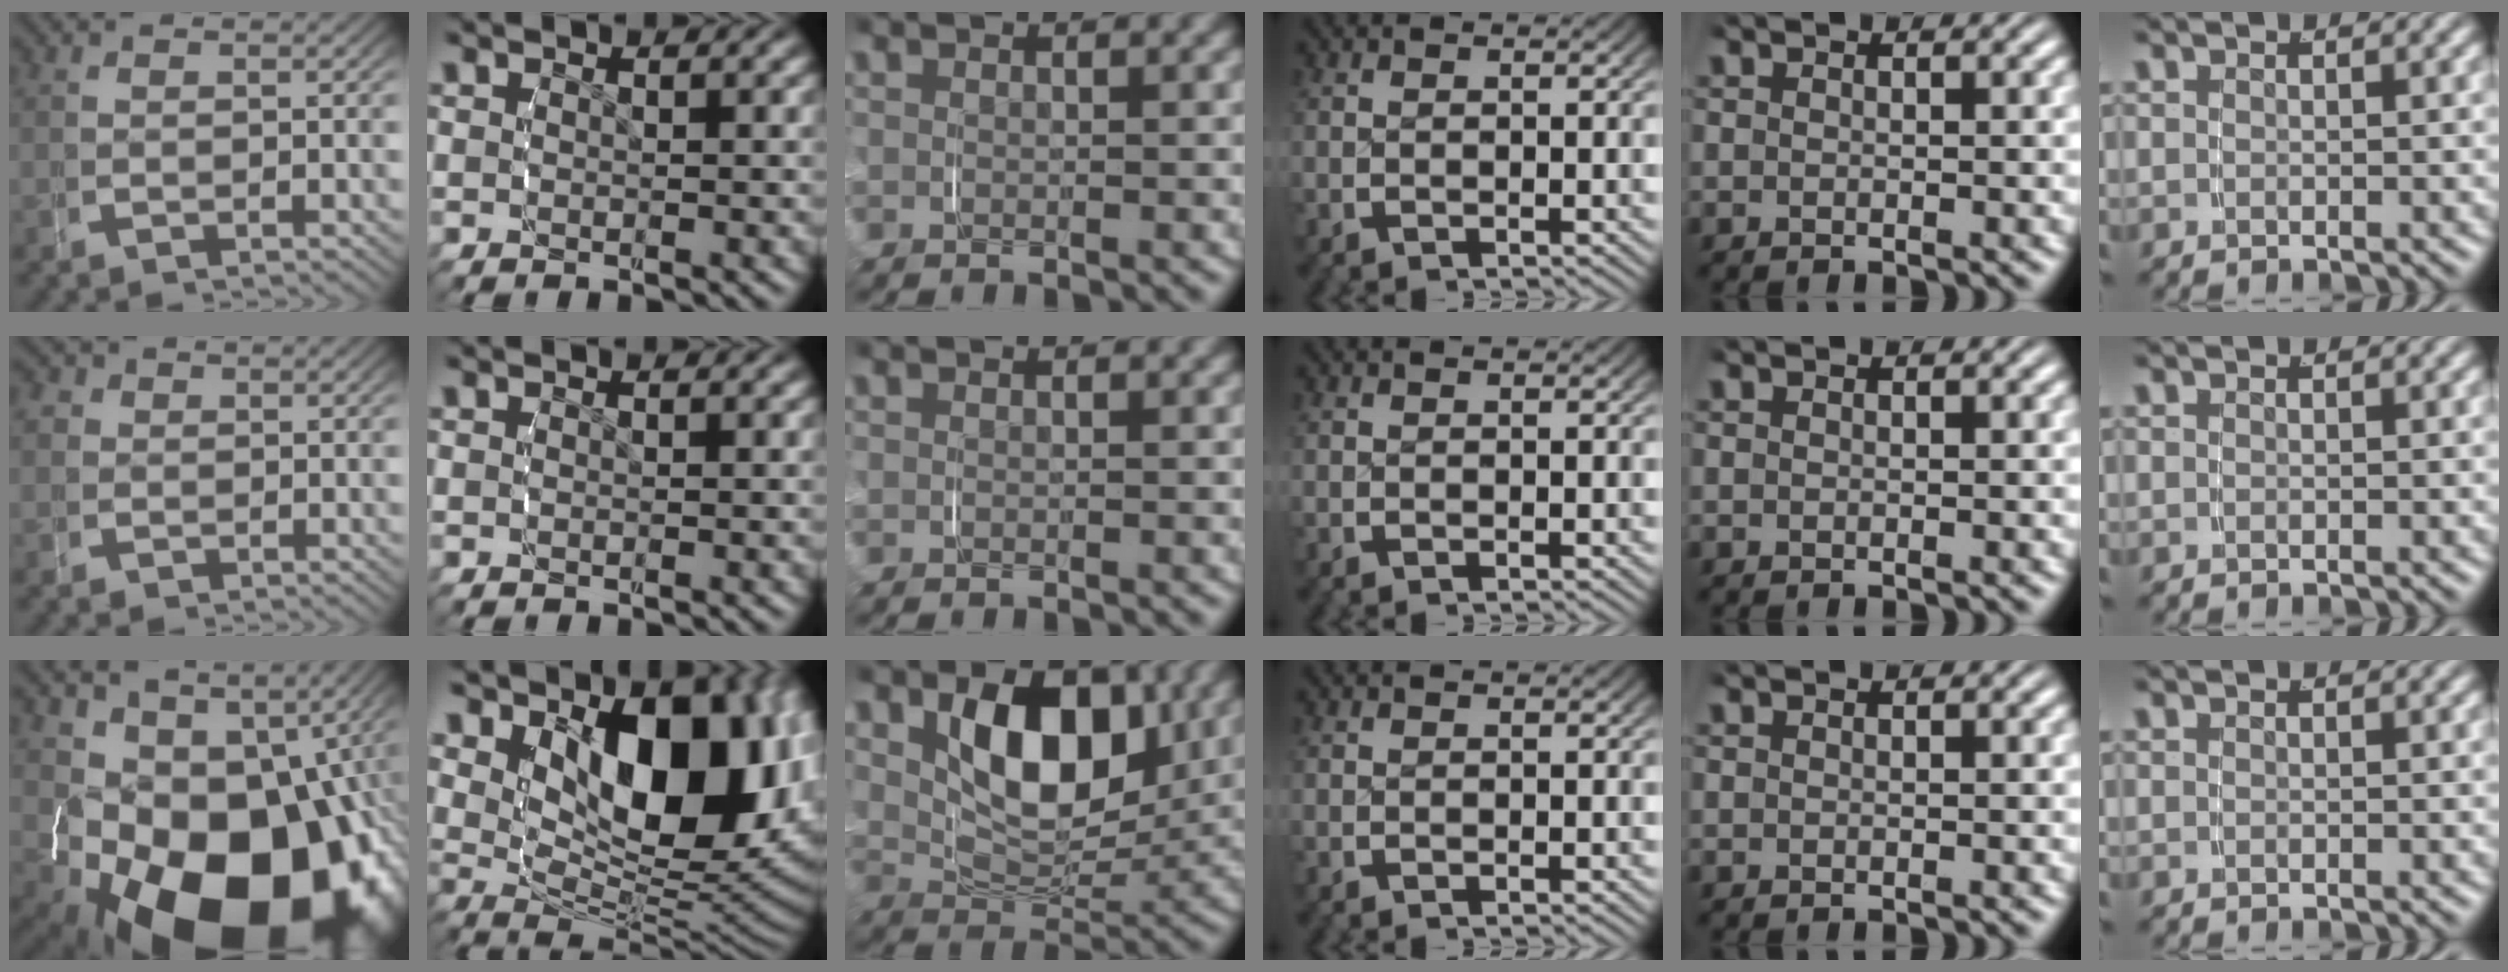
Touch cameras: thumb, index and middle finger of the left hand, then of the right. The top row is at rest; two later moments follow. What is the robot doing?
{"motion": "grasp_and_lifting", "object": "plastic wrap"}